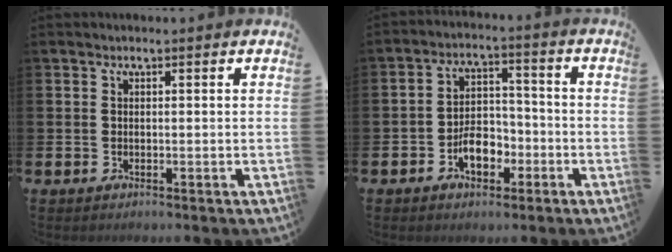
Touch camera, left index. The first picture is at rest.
{"total": 5.4, "force": [-2.5, 3.4, 3.4], "torque": [-0.046, 0.009, -0.051]}